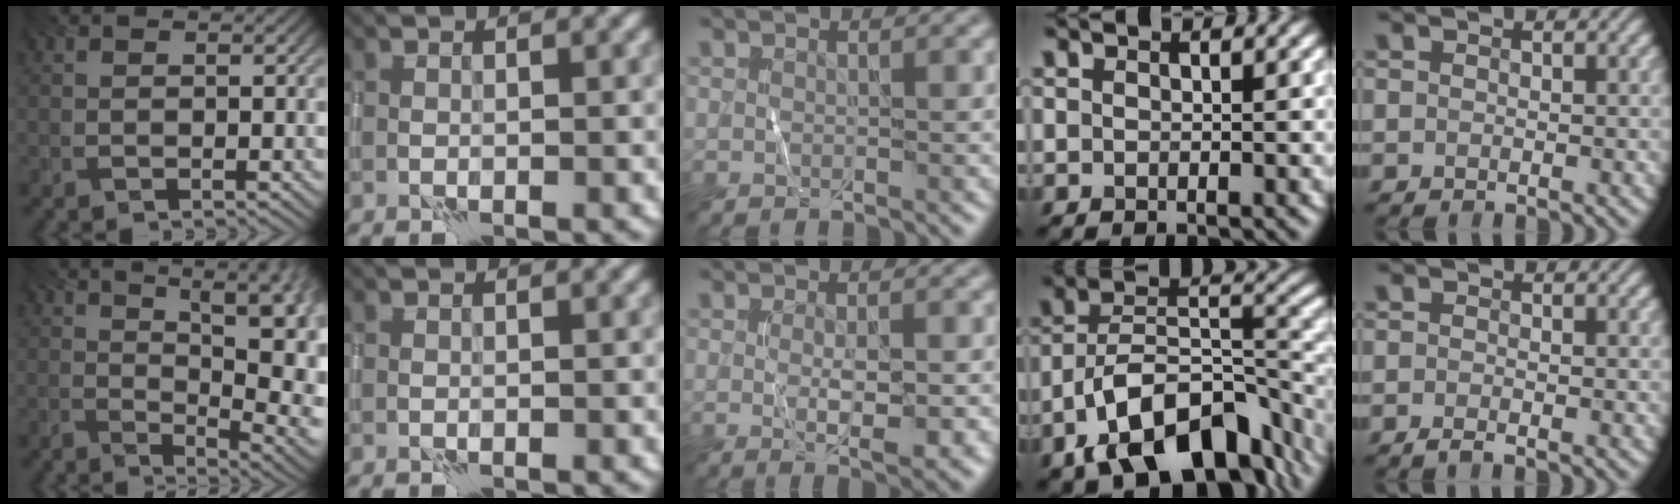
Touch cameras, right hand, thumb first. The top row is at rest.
{"thumb": {"total": 13.1, "force": [2.0, 5.4, 11.8], "torque": [-0.146, 0.038, 0.037]}, "middle": {"total": 3.4, "force": [-0.4, 0.8, 3.2], "torque": [-0.057, -0.010, -0.002]}, "ring": {"total": 12.8, "force": [-7.3, 6.4, 8.3], "torque": [-0.138, 0.002, -0.135]}, "little": {"total": 0.9, "force": [-0.8, 0.0, 0.5], "torque": [-0.015, 0.002, -0.018]}}